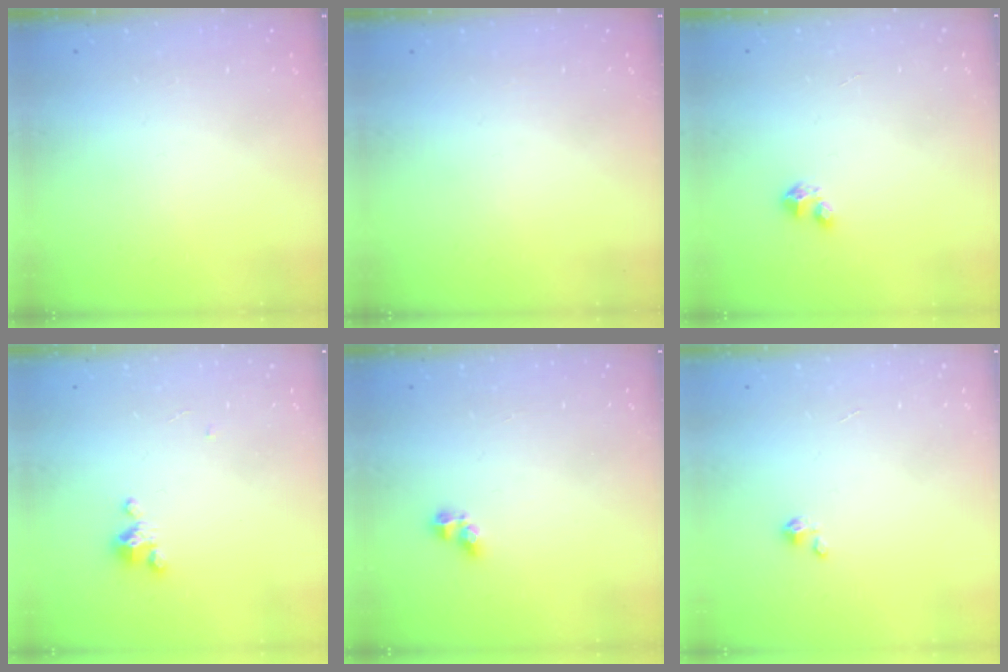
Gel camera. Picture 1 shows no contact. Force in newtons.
{"total": 0.0}
{"total": 3.3, "press": 3.3, "slide": 0.2}
{"total": 3.2, "press": 3.2, "slide": 0.3}
{"total": 3.6, "press": 3.4, "slide": 1.1}
{"total": 2.3, "press": 2.3, "slide": 0.2}